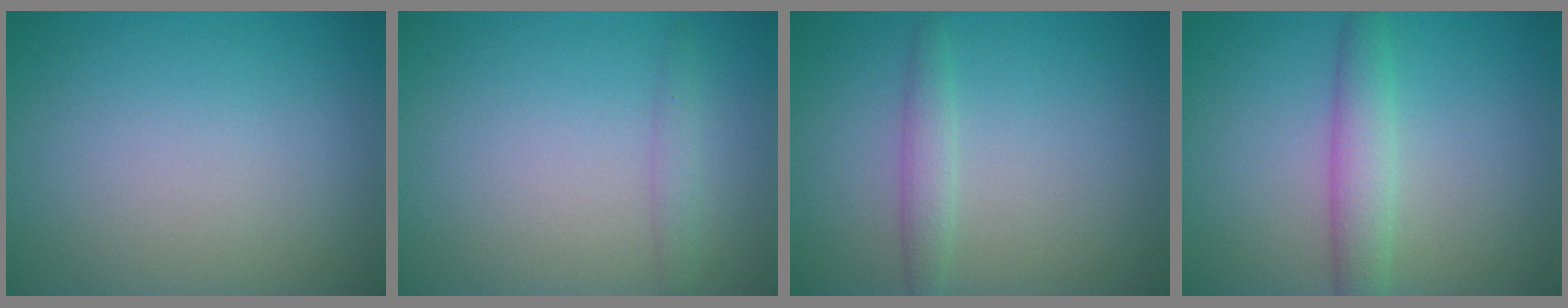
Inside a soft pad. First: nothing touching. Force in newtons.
{"total": 1.1, "press": 1.1, "slide": 0.1}
{"total": 1.7, "press": 1.7, "slide": 0.0}
{"total": 3.0, "press": 3.0, "slide": 0.0}